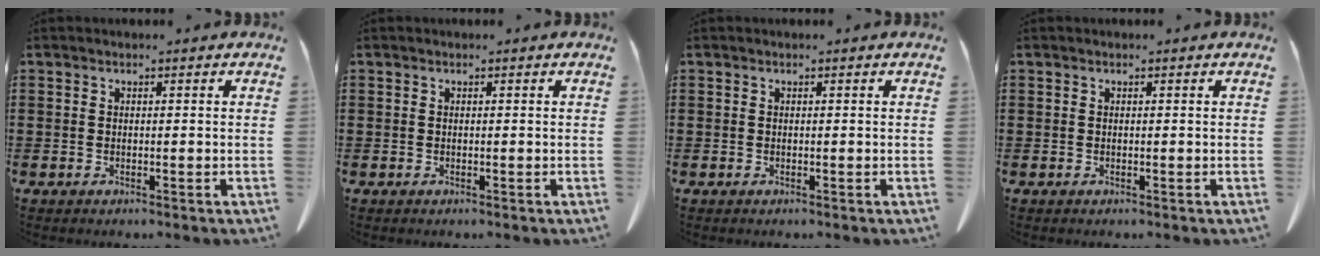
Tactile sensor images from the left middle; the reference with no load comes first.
{"total": 0.0}
{"total": 0.0}
{"total": 0.0}